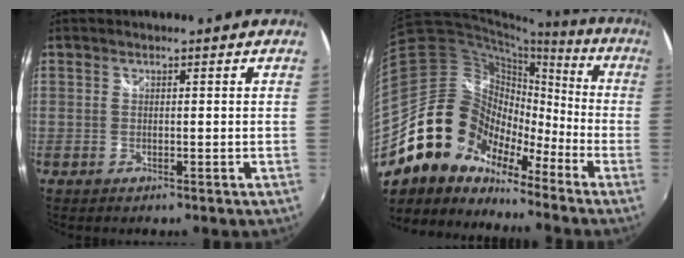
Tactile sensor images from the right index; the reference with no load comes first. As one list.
[{"total": 15.3, "force": [-10.6, 10.2, 4.1], "torque": [-0.086, 0.031, -0.208]}]